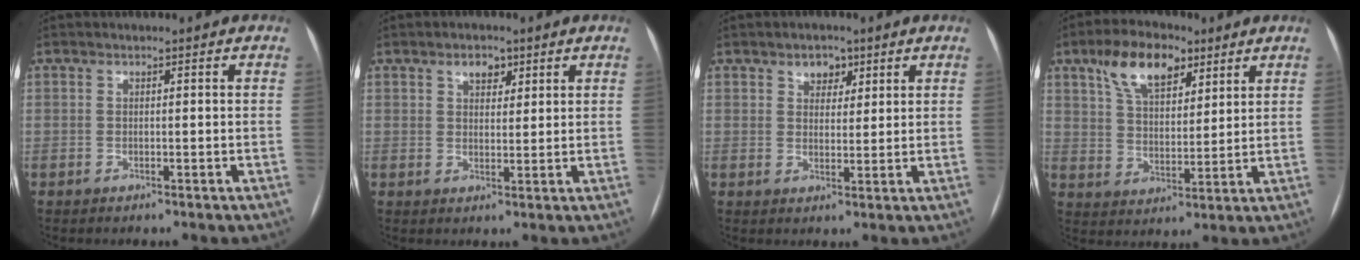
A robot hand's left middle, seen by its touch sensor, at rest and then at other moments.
{"total": 3.2, "force": [1.9, 2.0, 1.7], "torque": [-0.024, 0.005, 0.031]}
{"total": 3.5, "force": [2.1, 2.4, 1.5], "torque": [-0.017, 0.003, 0.032]}
{"total": 10.7, "force": [6.4, 5.0, 6.9], "torque": [-0.131, 0.023, 0.118]}